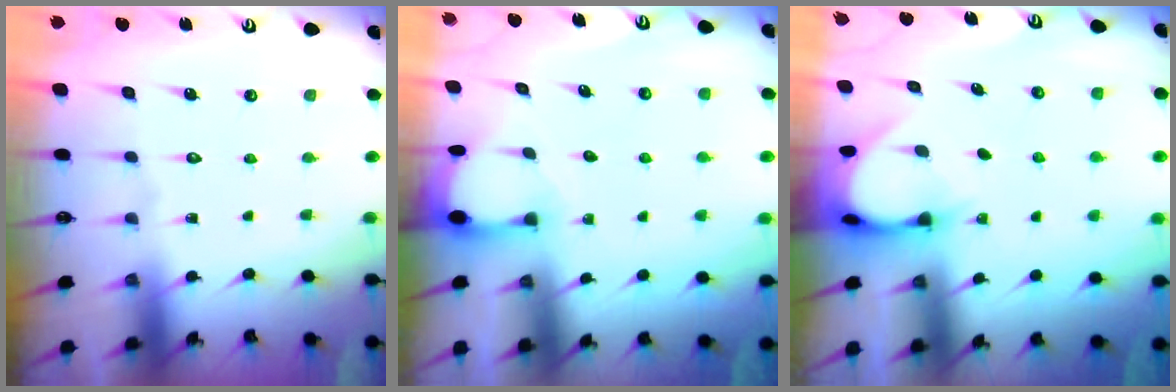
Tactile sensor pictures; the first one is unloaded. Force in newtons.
{"total": 2.7, "press": 2.7, "slide": 0.3}
{"total": 4.0, "press": 3.9, "slide": 0.3}